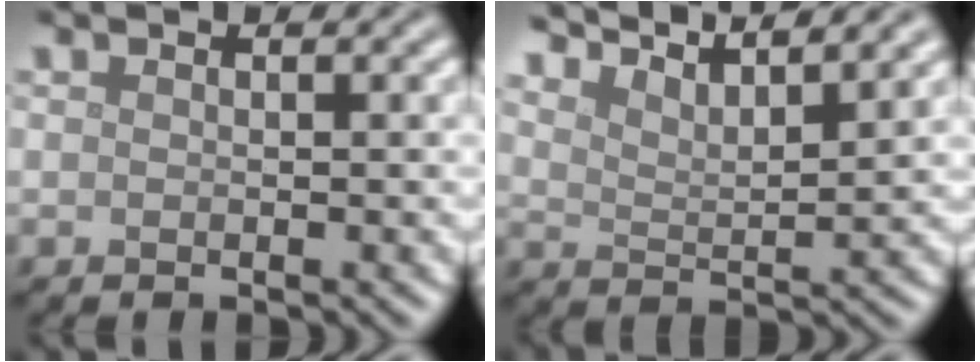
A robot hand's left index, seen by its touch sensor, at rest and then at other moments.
{"total": 7.5, "force": [6.6, 1.5, 3.2], "torque": [-0.045, 0.019, 0.076]}